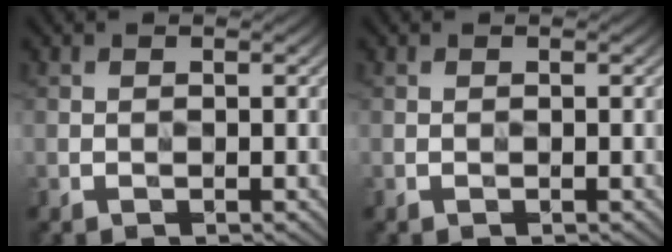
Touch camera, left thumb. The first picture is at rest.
{"total": 0.0}